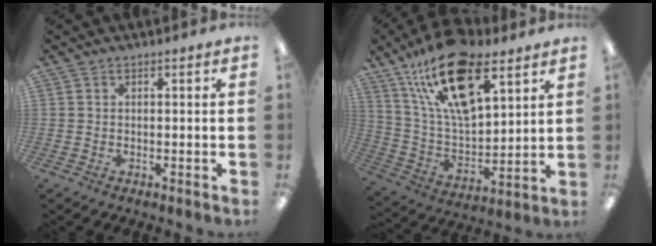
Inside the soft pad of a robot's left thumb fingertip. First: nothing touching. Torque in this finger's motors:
{"motor_torque": [0.58, 0.69, 1.28, -1.49, 0.23]}